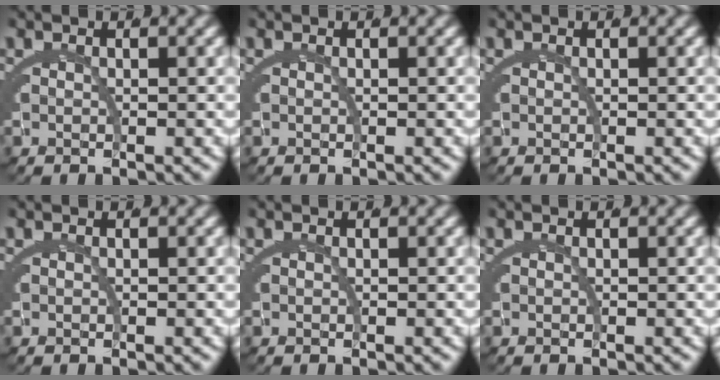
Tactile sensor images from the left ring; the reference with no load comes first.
{"total": 0.0}
{"total": 0.0}
{"total": 0.0}
{"total": 0.0}
{"total": 0.0}